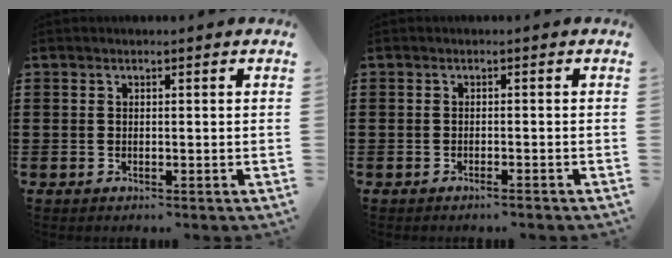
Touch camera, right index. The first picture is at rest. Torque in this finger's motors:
{"motor_torque": [-0.07, 0.23, 0.00, 0.01]}